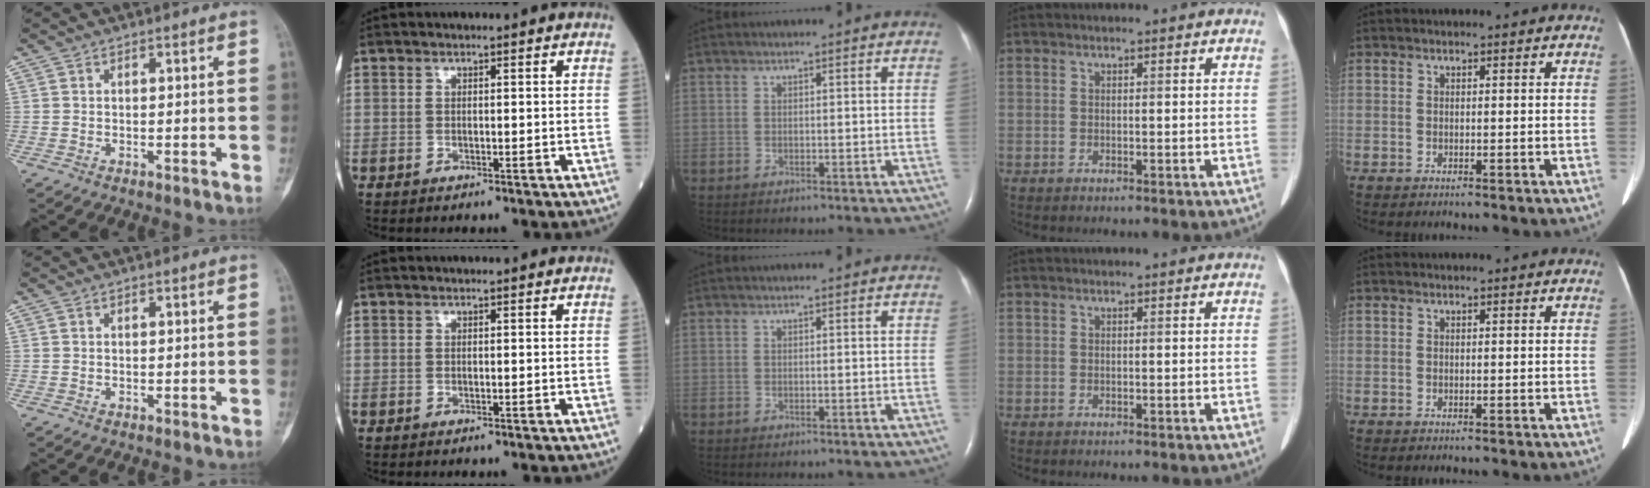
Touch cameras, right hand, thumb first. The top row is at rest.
{}